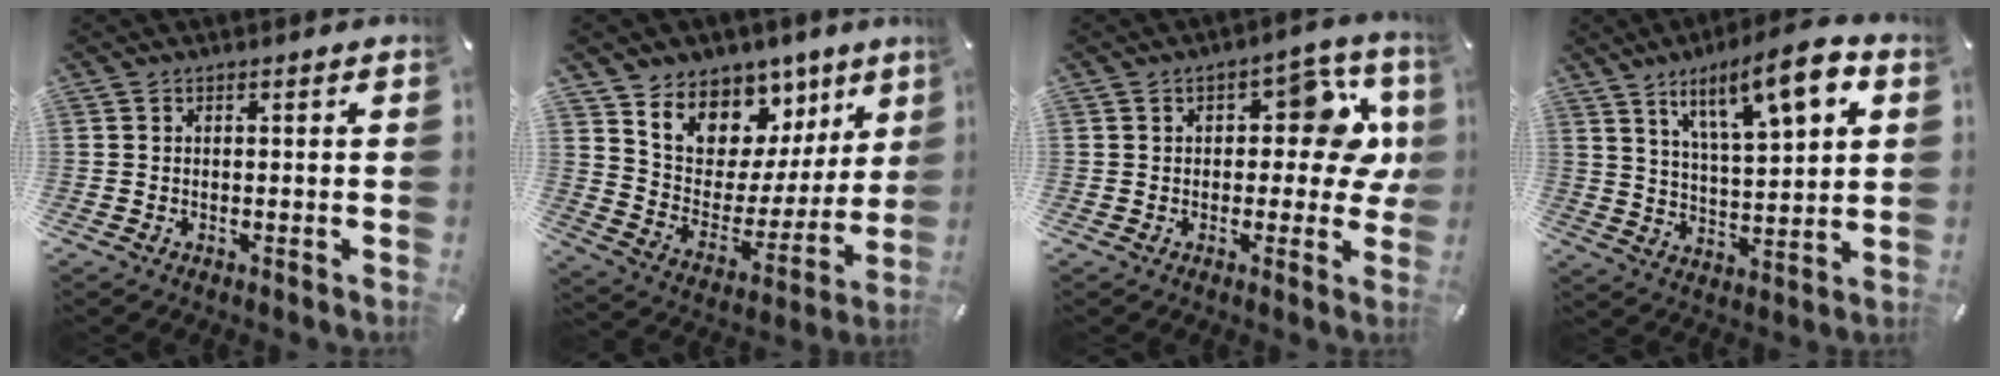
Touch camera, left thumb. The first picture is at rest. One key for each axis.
{"total": 10.0, "fx": 7.1, "fy": 7.1, "fz": 0.3, "tx": -0.008, "ty": -0.093, "tz": 0.129}
{"total": 12.6, "fx": 2.7, "fy": 6.9, "fz": 10.2, "tx": -0.119, "ty": -0.013, "tz": 0.041}
{"total": 14.6, "fx": 8.7, "fy": 4.4, "fz": 10.9, "tx": -0.171, "ty": -0.036, "tz": 0.140}